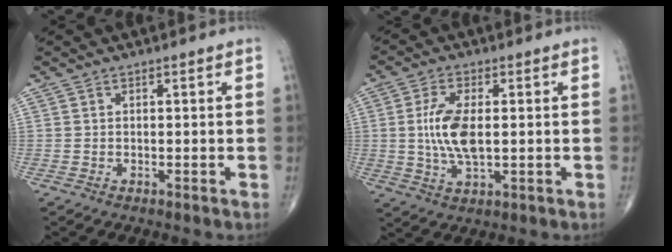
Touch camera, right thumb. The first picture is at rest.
{"total": 8.9, "force": [0.4, 3.9, 7.9], "torque": [-0.168, -0.006, 0.010]}